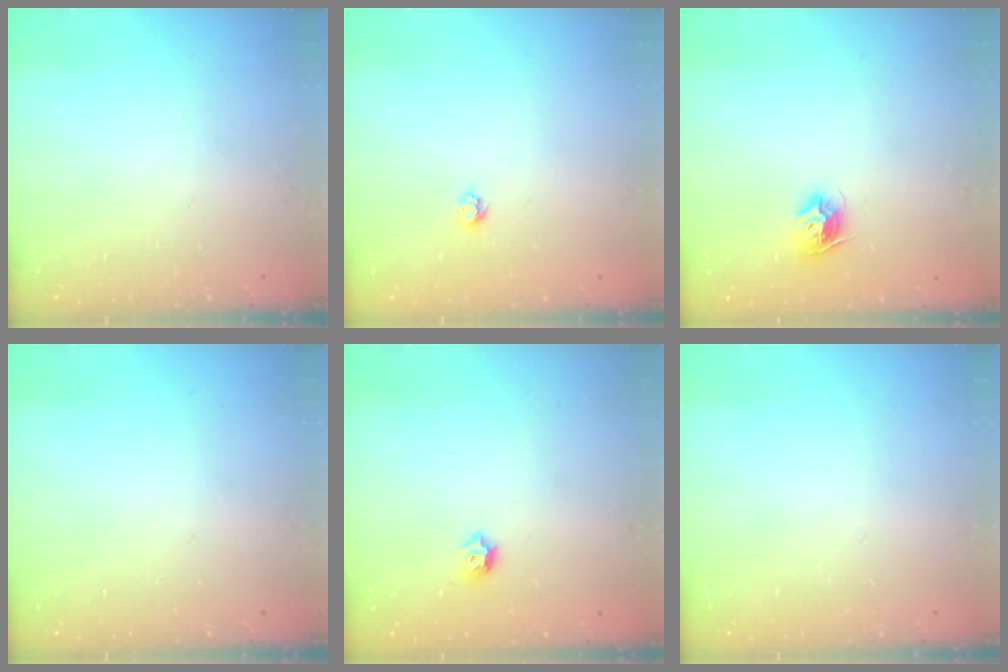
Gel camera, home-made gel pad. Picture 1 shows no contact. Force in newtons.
{"total": 3.8, "press": 3.7, "slide": 0.5}
{"total": 8.7, "press": 8.6, "slide": 0.4}
{"total": 0.0}
{"total": 3.8, "press": 3.8, "slide": 0.8}
{"total": 0.0}